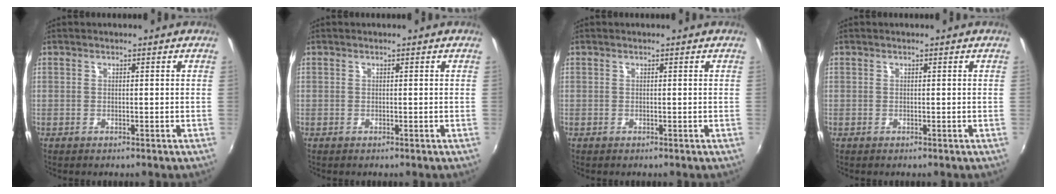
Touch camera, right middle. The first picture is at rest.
{"total": 0.0}
{"total": 0.0}
{"total": 0.0}